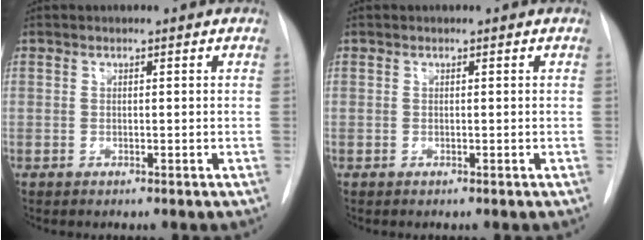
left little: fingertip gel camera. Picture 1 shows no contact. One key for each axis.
{"total": 0.0}